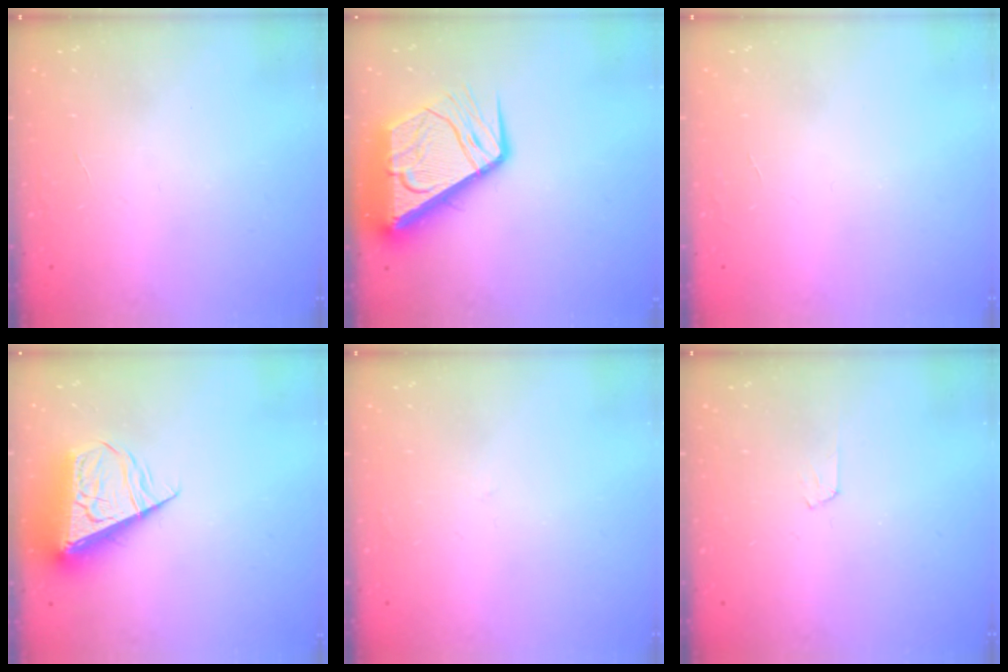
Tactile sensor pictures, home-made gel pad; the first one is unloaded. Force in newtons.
{"total": 16.0, "press": 15.9, "slide": 2.0}
{"total": 0.0}
{"total": 10.1, "press": 10.1, "slide": 1.3}
{"total": 2.5, "press": 2.5, "slide": 0.3}
{"total": 3.9, "press": 3.9, "slide": 0.5}